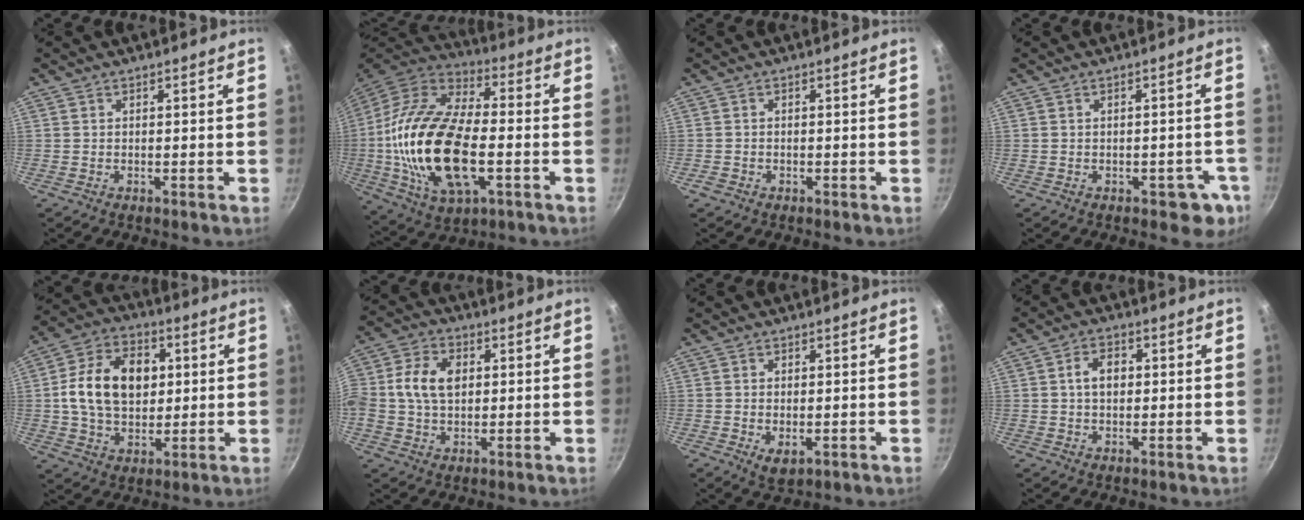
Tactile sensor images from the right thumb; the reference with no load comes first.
{"total": 25.5, "force": [-3.4, 13.0, 21.6], "torque": [-0.425, 0.021, -0.065]}
{"total": 1.1, "force": [-0.6, 0.9, 0.4], "torque": [-0.010, 0.001, -0.008]}
{"total": 5.2, "force": [-2.1, 3.2, 3.6], "torque": [-0.010, 0.019, -0.013]}
{"total": 16.0, "force": [2.2, 11.3, 11.1], "torque": [-0.167, 0.011, 0.030]}
{"total": 9.9, "force": [1.3, 6.9, 7.0], "torque": [-0.120, 0.015, 0.011]}
{"total": 3.3, "force": [-0.5, 2.0, 2.6], "torque": [-0.043, -0.013, -0.002]}
{"total": 4.9, "force": [0.6, 3.4, 3.4], "torque": [-0.043, 0.010, 0.005]}